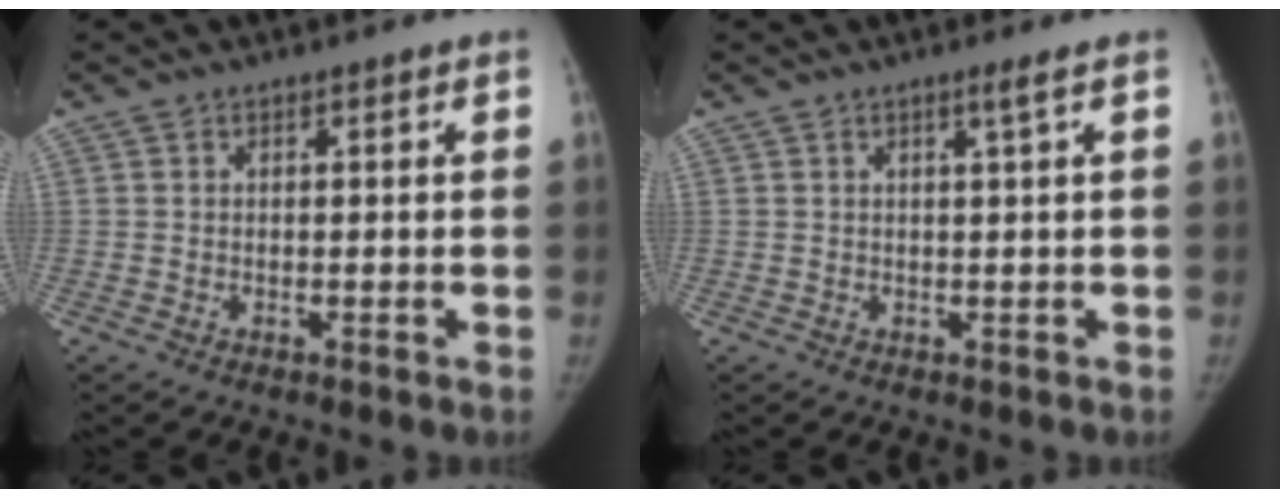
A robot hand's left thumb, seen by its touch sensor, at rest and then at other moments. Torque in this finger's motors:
{"motor_torque": [0.33, -0.22, 0.36, -0.01, -0.10]}